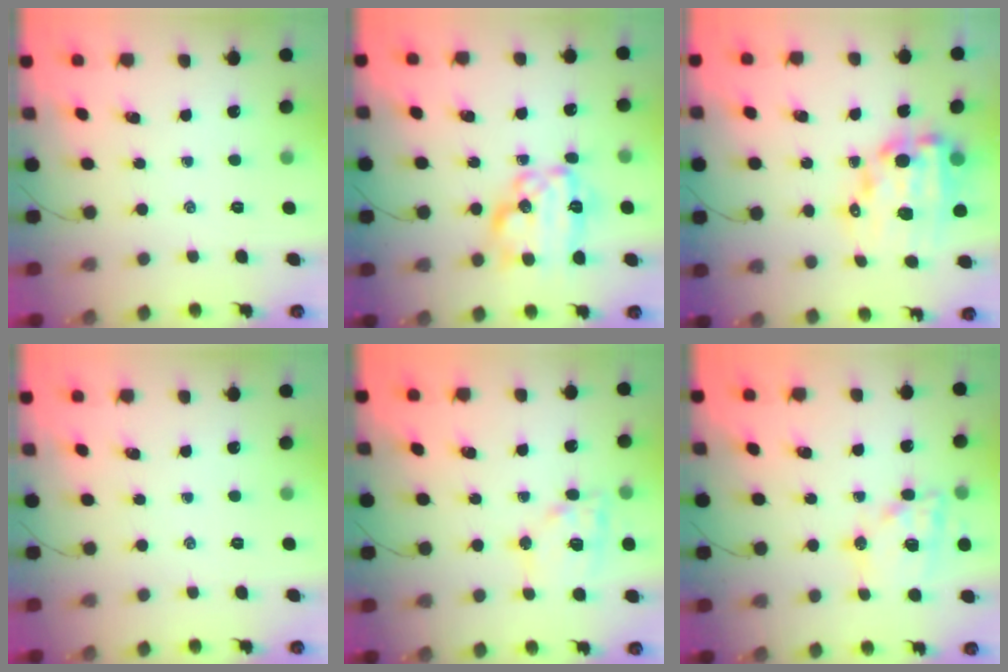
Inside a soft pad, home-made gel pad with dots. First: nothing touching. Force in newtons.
{"total": 17.1, "press": 17.1, "slide": 1.1}
{"total": 15.4, "press": 15.0, "slide": 3.5}
{"total": 0.0}
{"total": 12.0, "press": 11.8, "slide": 2.5}
{"total": 16.5, "press": 16.3, "slide": 2.6}